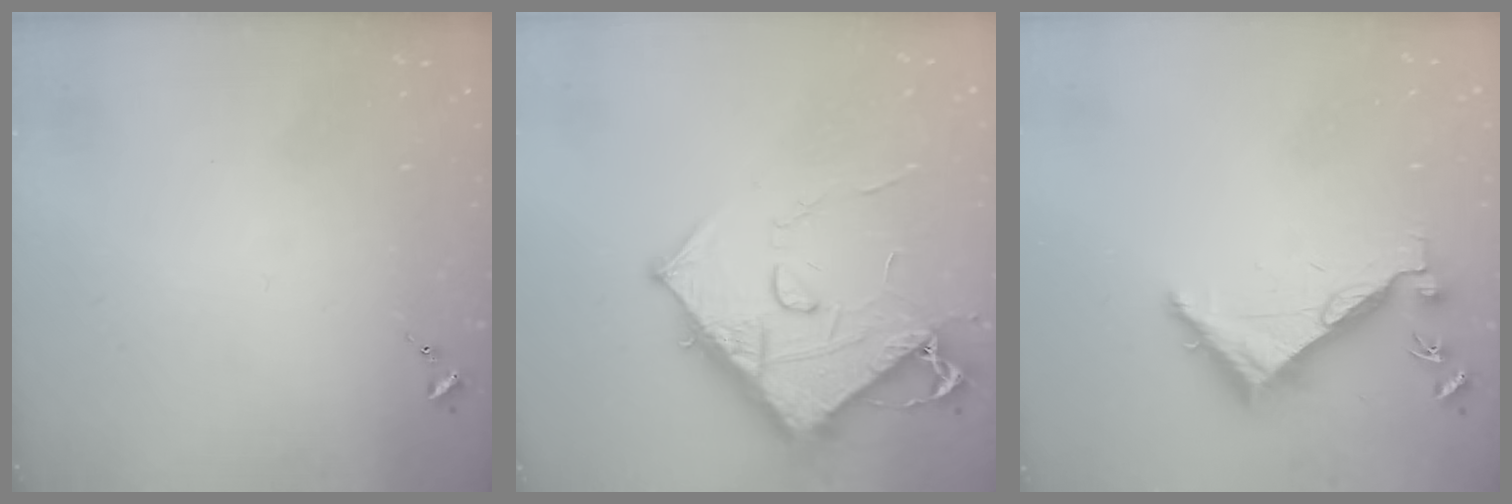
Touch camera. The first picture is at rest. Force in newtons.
{"total": 13.1, "press": 13.1, "slide": 1.4}
{"total": 7.2, "press": 7.2, "slide": 0.3}